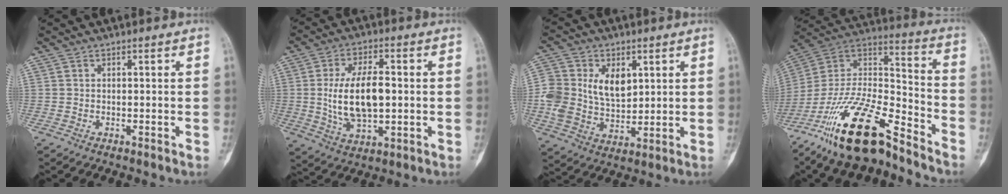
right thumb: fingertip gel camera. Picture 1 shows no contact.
{"total": 12.9, "force": [0.2, 6.5, 11.2], "torque": [-0.198, 0.004, 0.010]}
{"total": 14.1, "force": [3.2, 10.0, 9.4], "torque": [-0.165, -0.007, 0.067]}
{"total": 21.7, "force": [-15.6, 6.7, 13.6], "torque": [-0.266, 0.075, -0.288]}